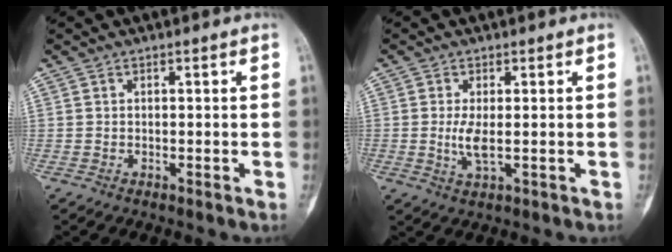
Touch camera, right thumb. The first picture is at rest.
{"total": 3.8, "force": [-0.3, 1.6, 3.4], "torque": [-0.071, -0.008, -0.005]}